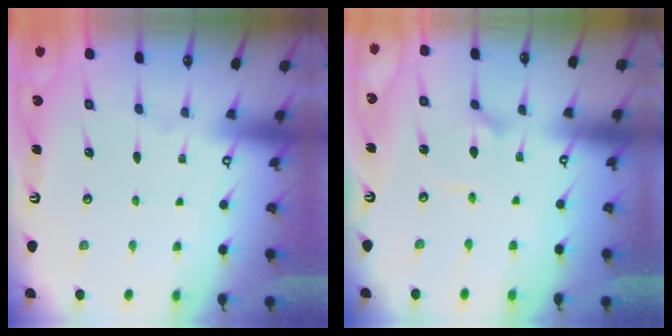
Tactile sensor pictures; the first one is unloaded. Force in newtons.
{"total": 2.8, "press": 2.8, "slide": 0.3}